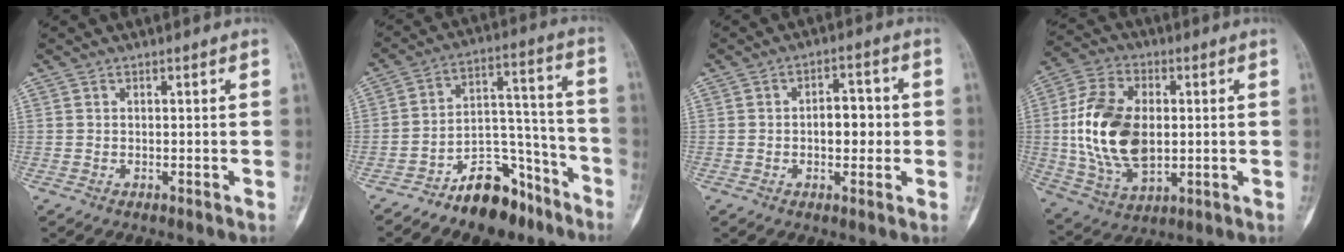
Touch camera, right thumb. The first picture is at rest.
{"total": 13.8, "force": [-9.9, 7.2, 6.5], "torque": [-0.070, 0.104, -0.162]}
{"total": 6.0, "force": [-0.3, 3.6, 4.8], "torque": [-0.045, 0.016, -0.007]}
{"total": 17.8, "force": [0.5, 10.9, 14.0], "torque": [-0.259, -0.001, 0.017]}